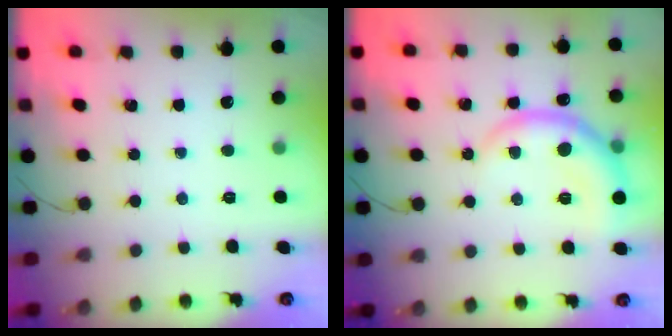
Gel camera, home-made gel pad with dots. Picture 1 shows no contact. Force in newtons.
{"total": 11.1, "press": 11.1, "slide": 0.6}